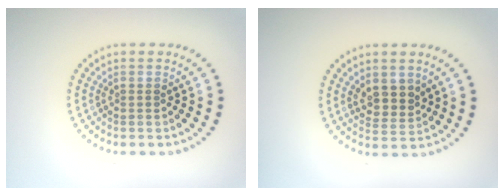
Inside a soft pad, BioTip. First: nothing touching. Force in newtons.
{"total": 2.4, "press": 2.2, "slide": 1.0}